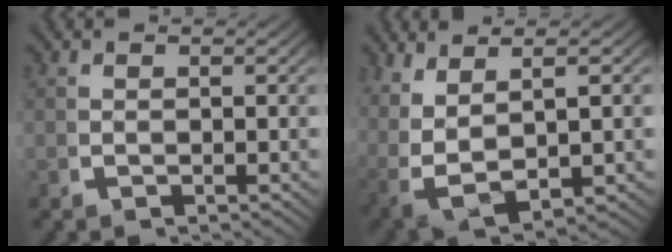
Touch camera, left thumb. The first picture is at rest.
{"total": 7.9, "force": [-0.6, 5.4, 5.8], "torque": [-0.147, -0.037, 0.014]}